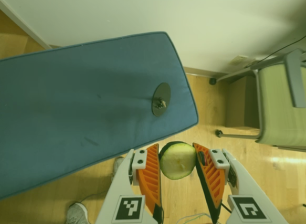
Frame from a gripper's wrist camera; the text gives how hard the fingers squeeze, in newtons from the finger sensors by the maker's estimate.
{"total": 10.0, "left": 9.8, "right": 10.1}